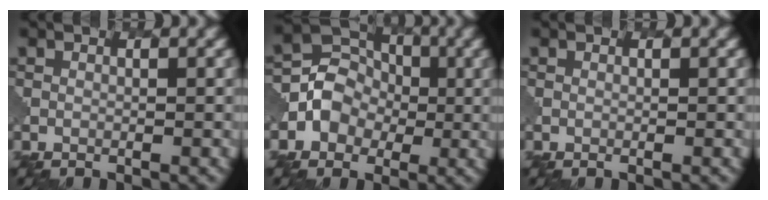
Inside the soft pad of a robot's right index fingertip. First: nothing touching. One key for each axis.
{"total": 4.0, "fx": -0.6, "fy": 3.8, "fz": 1.3, "tx": -0.010, "ty": 0.007, "tz": -0.016}
{"total": 0.0}